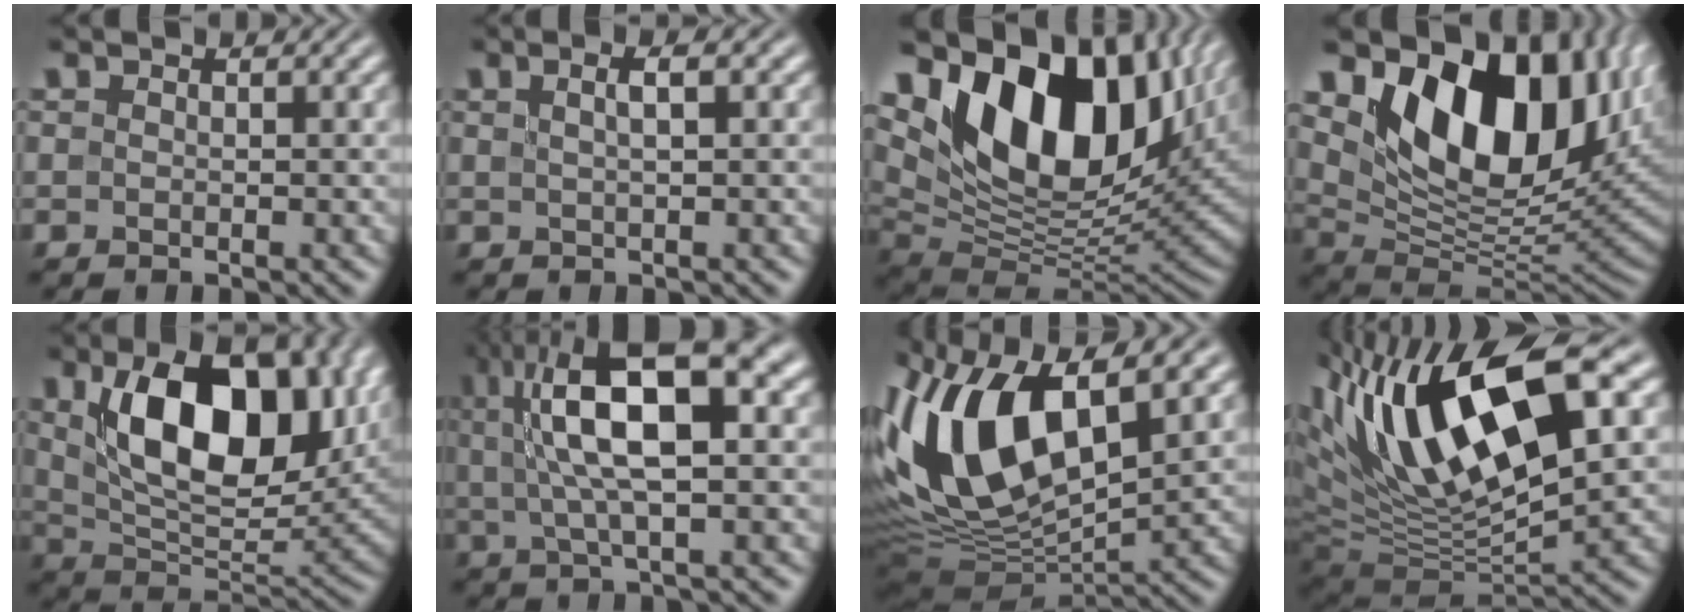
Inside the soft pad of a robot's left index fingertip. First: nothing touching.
{"total": 2.2, "force": [0.8, 0.6, 2.0], "torque": [-0.024, 0.004, 0.010]}
{"total": 15.5, "force": [7.2, 8.7, 10.6], "torque": [-0.170, 0.011, 0.122]}
{"total": 14.1, "force": [5.9, 8.3, 9.8], "torque": [-0.159, -0.006, 0.110]}
{"total": 12.8, "force": [3.8, 7.0, 10.0], "torque": [-0.161, -0.008, 0.071]}
{"total": 10.9, "force": [2.7, 3.5, 10.0], "torque": [-0.178, 0.013, 0.044]}
{"total": 13.3, "force": [2.6, 6.5, 11.2], "torque": [-0.229, 0.008, 0.044]}
{"total": 15.7, "force": [4.7, 5.5, 13.9], "torque": [-0.252, 0.014, 0.079]}